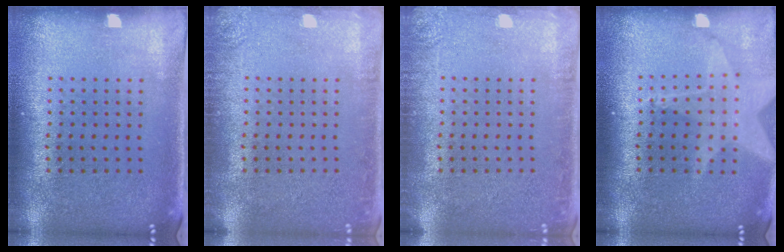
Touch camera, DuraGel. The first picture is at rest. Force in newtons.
{"total": 1.7, "press": 1.7, "slide": 0.3}
{"total": 2.0, "press": 2.0, "slide": 0.3}
{"total": 2.0, "press": 1.5, "slide": 1.3}